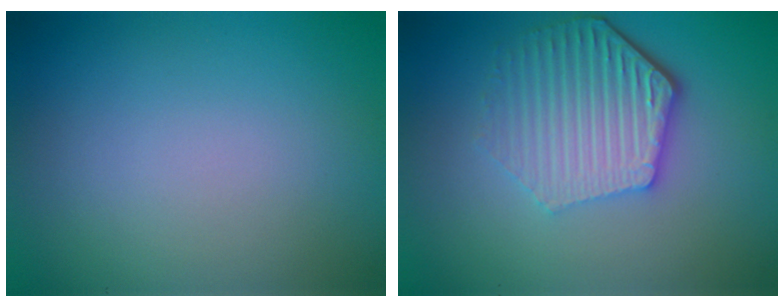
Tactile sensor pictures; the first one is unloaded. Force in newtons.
{"total": 5.9, "press": 4.4, "slide": 3.9}